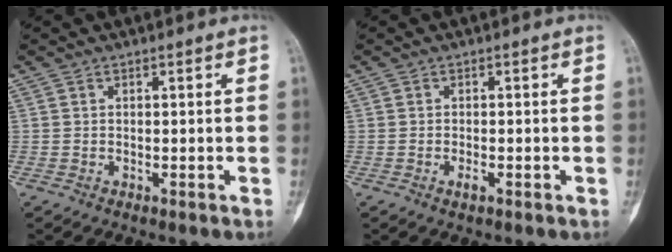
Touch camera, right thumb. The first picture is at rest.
{"total": 1.4, "force": [-0.6, 0.6, 1.1], "torque": [-0.017, 0.003, -0.010]}